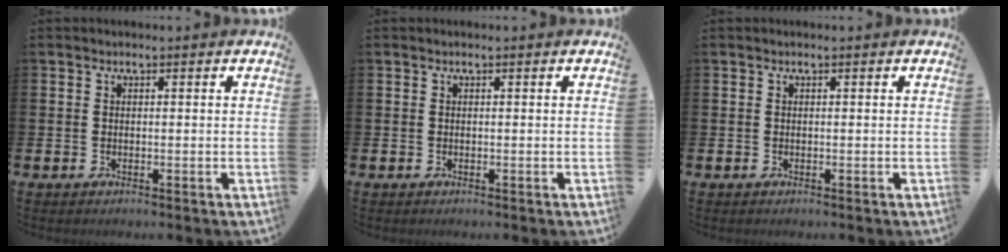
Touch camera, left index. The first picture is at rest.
{"total": 0.0}
{"total": 0.0}